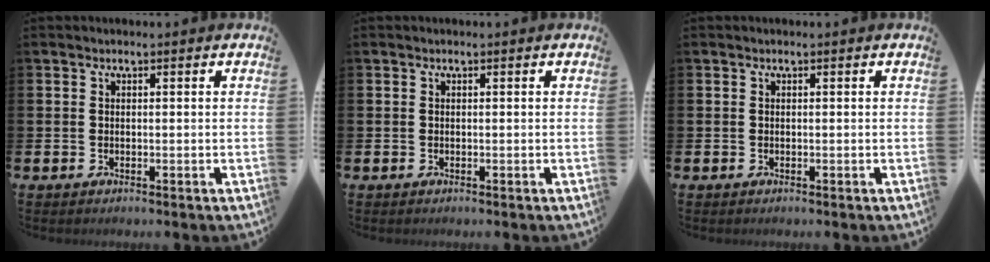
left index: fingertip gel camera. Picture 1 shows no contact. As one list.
[{"total": 0.0}, {"total": 0.0}]